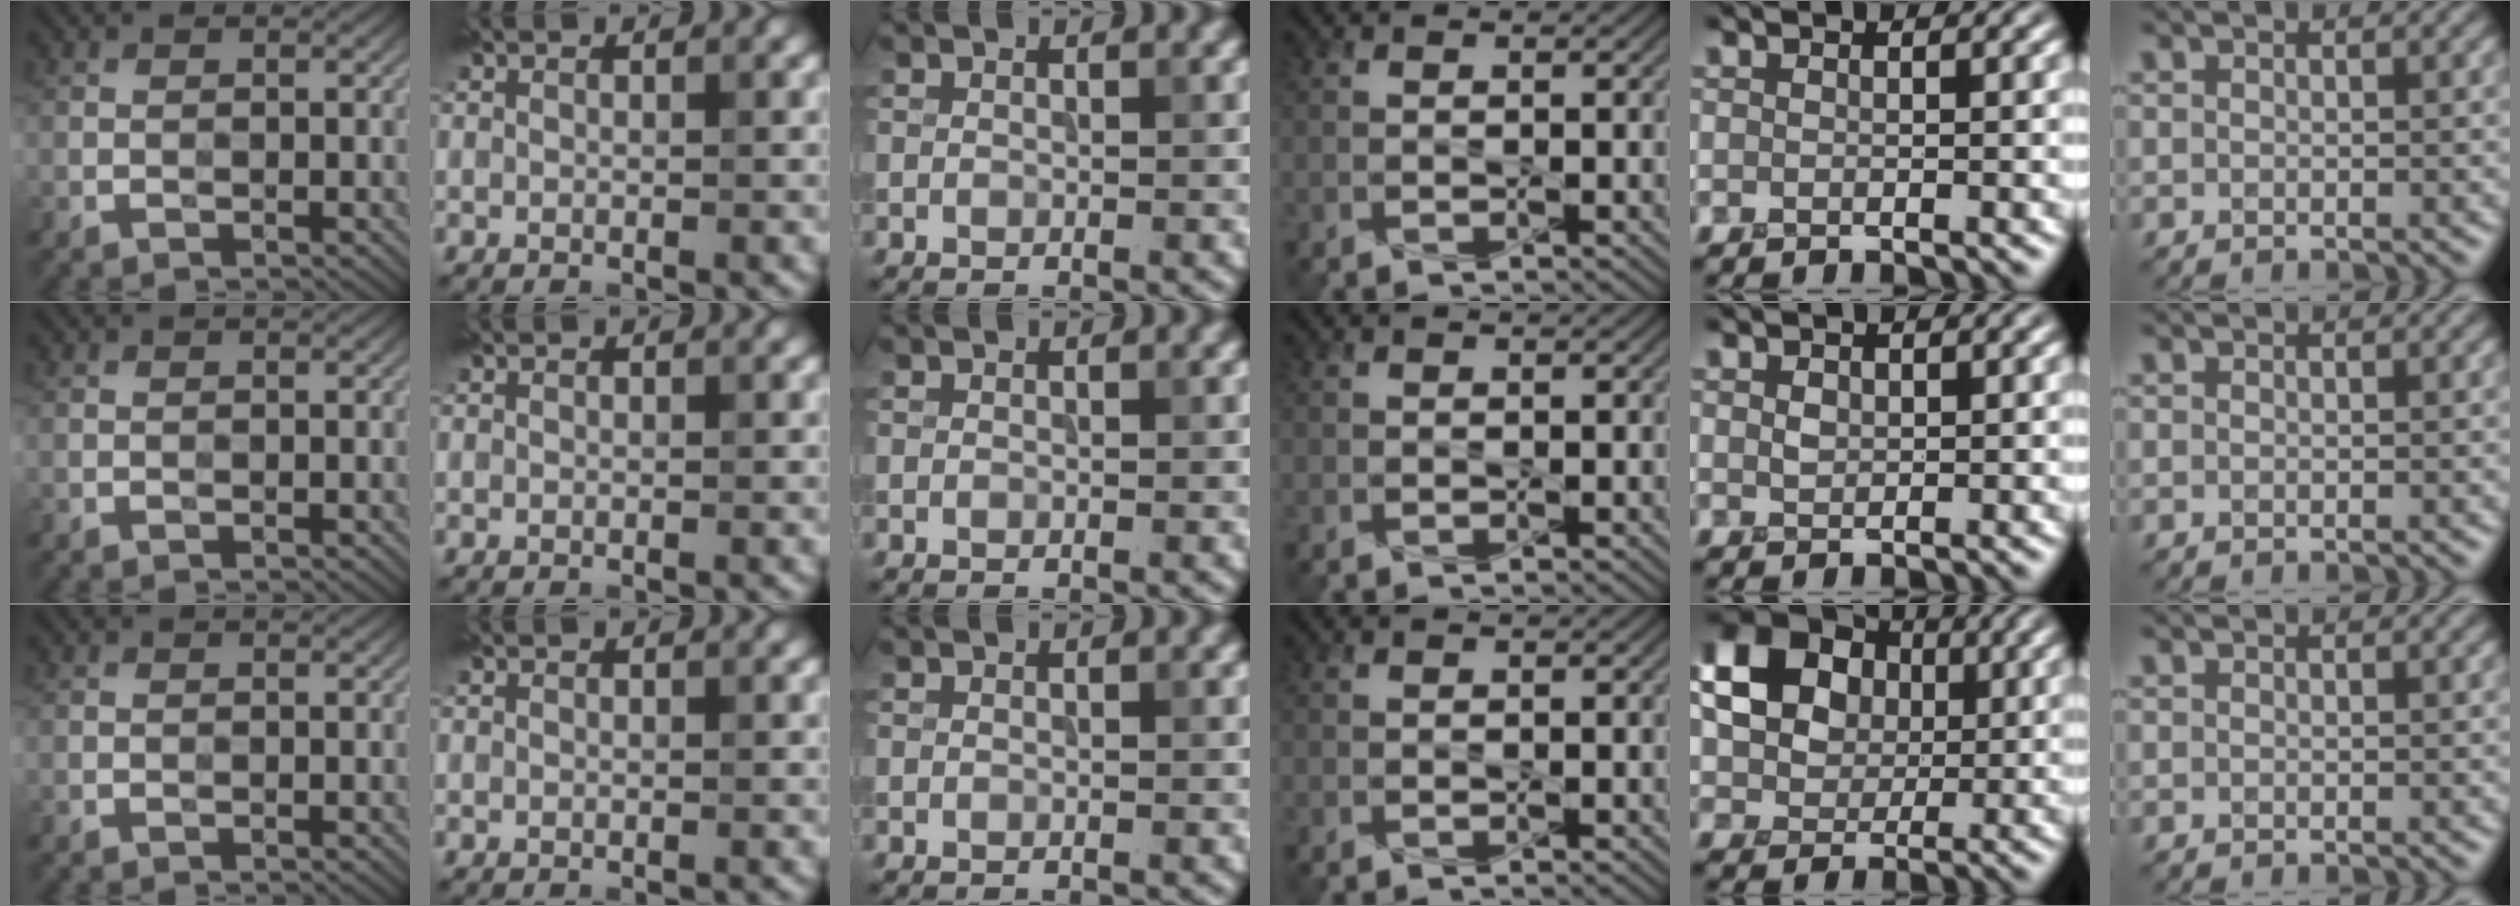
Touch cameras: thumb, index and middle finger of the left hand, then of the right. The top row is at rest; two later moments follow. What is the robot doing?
{"motion": "press", "object": "joystick"}